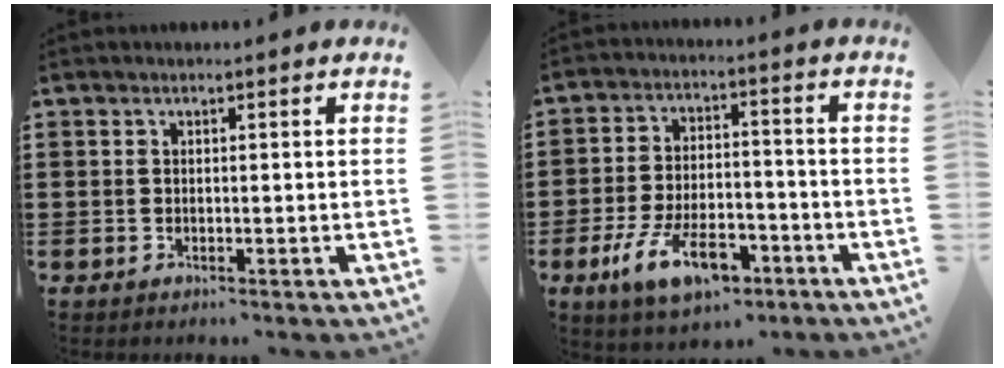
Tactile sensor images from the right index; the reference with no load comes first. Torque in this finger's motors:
{"motor_torque": [2.14, 0.00, 0.70, 0.08]}